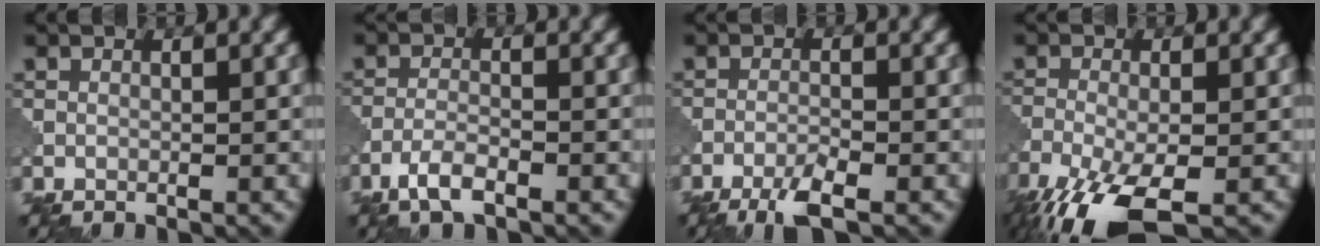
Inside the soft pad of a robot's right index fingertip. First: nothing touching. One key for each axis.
{"total": 2.7, "fx": -1.9, "fy": 0.6, "fz": 1.8, "tx": -0.040, "ty": 0.002, "tz": -0.045}
{"total": 3.2, "fx": -2.2, "fy": 0.4, "fz": 2.3, "tx": -0.047, "ty": -0.001, "tz": -0.049}
{"total": 8.6, "fx": -5.3, "fy": 2.9, "fz": 6.1, "tx": -0.137, "ty": -0.029, "tz": -0.101}